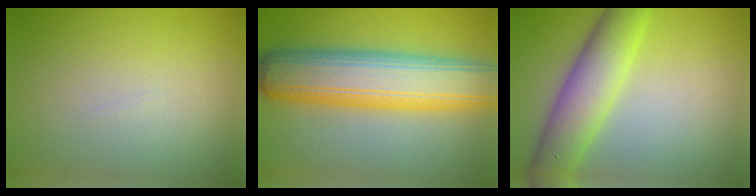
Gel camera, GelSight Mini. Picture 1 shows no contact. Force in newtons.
{"total": 10.2, "press": 10.2, "slide": 0.2}
{"total": 6.5, "press": 6.5, "slide": 0.2}